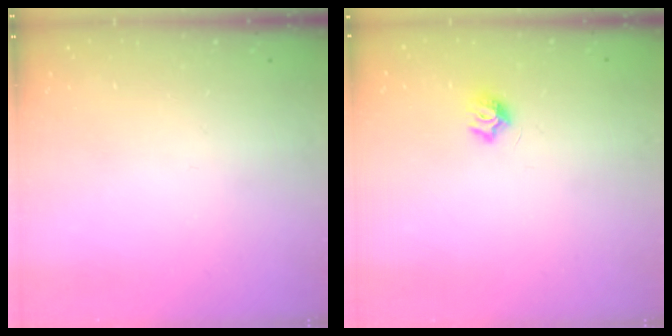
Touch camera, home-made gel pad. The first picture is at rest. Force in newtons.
{"total": 6.8, "press": 6.8, "slide": 0.5}